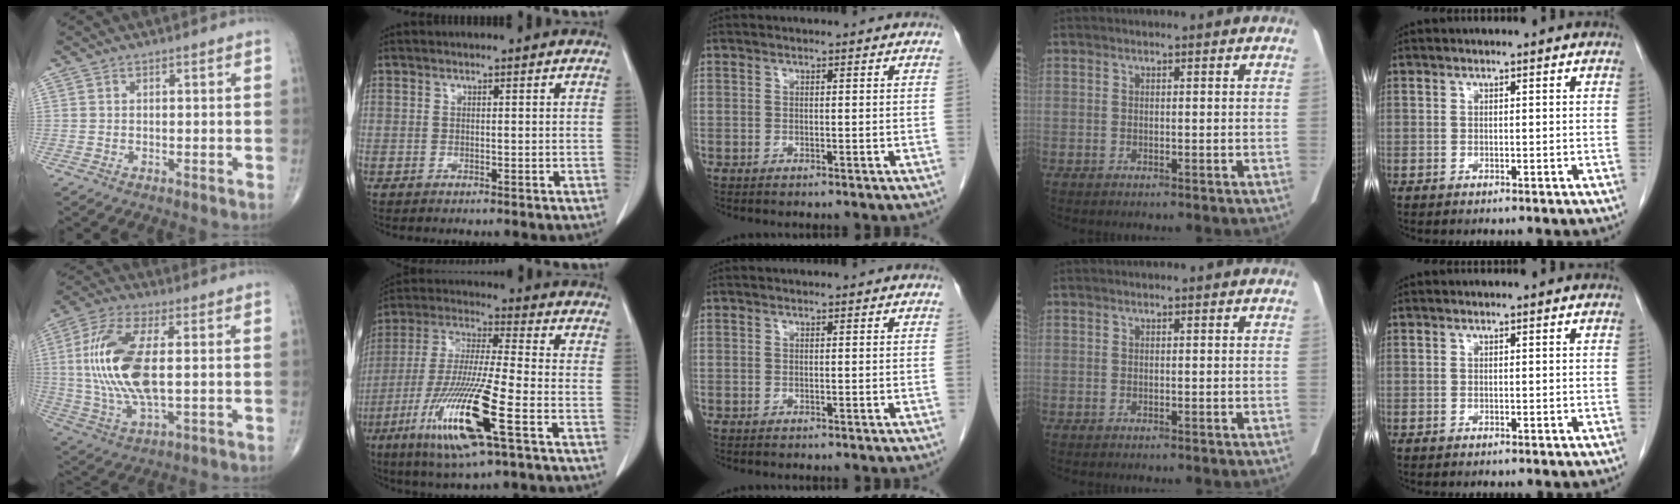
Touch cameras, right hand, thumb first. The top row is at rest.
{"thumb": {"total": 17.0, "force": [1.5, 6.8, 15.5], "torque": [-0.334, 0.000, 0.030]}, "index": {"total": 16.6, "force": [-6.8, 0.8, 15.1], "torque": [-0.315, -0.026, -0.125]}}